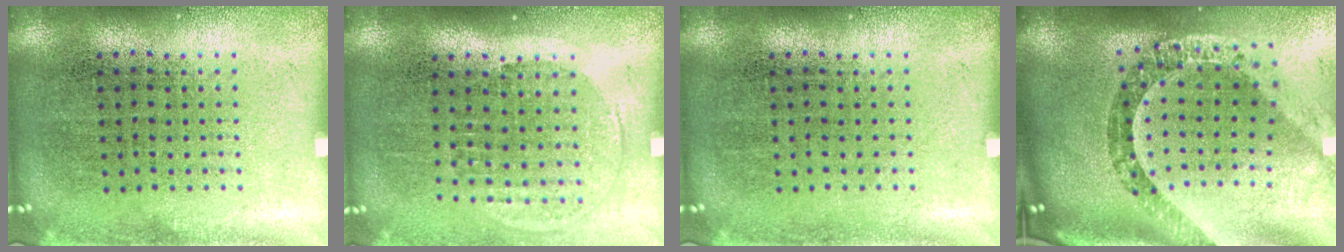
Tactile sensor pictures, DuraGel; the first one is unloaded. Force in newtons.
{"total": 1.3, "press": 1.2, "slide": 0.6}
{"total": 0.0}
{"total": 2.8, "press": 2.1, "slide": 1.8}